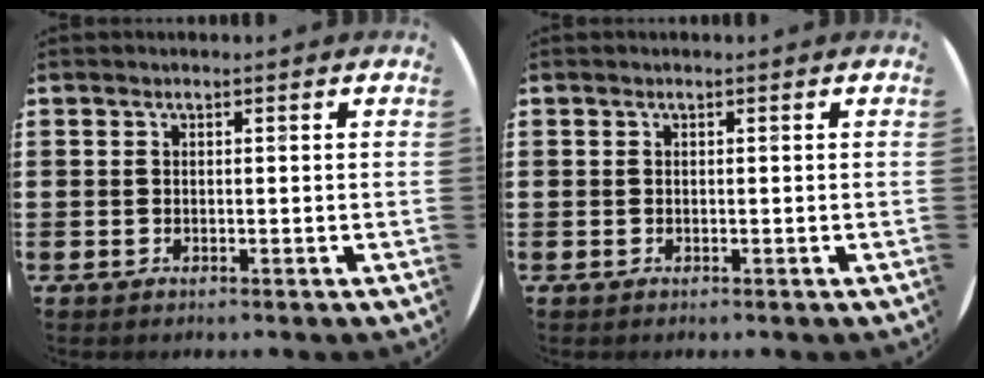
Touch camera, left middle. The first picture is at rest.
{"total": 0.0}